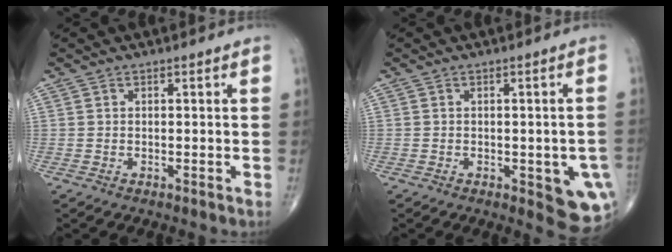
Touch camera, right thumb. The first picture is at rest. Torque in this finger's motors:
{"motor_torque": [1.66, 1.32, 0.25, -0.59, 0.22]}